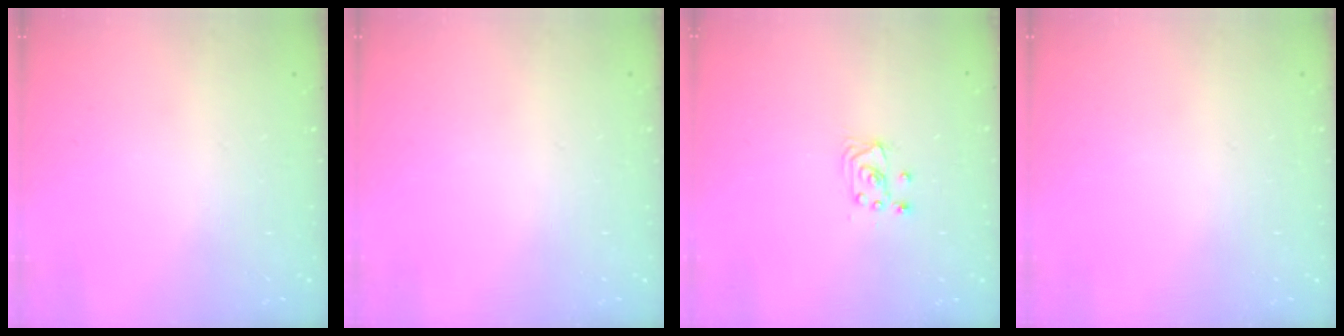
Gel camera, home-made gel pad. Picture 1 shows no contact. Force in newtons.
{"total": 0.0}
{"total": 3.5, "press": 3.5, "slide": 0.4}
{"total": 0.0}